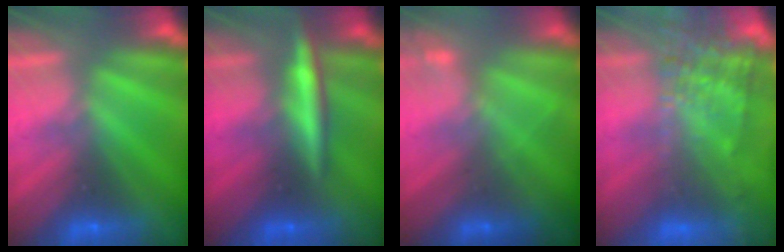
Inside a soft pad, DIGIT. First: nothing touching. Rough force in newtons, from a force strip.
{"total": 2.7}
{"total": 2.1}
{"total": 6.1}